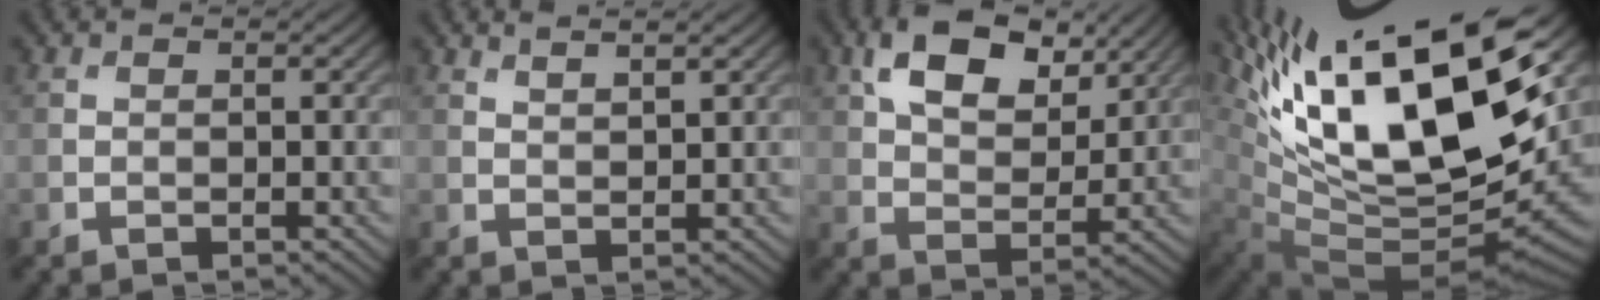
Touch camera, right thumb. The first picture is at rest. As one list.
[{"total": 2.1, "force": [1.7, 0.3, 1.3], "torque": [-0.018, 0.000, 0.028]}, {"total": 10.5, "force": [5.5, 5.7, 6.9], "torque": [-0.141, 0.006, 0.099]}, {"total": 18.5, "force": [8.3, 6.8, 15.1], "torque": [-0.273, 0.013, 0.146]}]